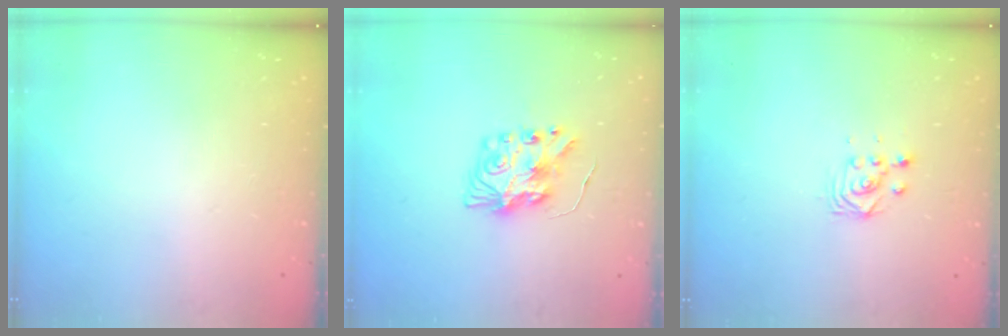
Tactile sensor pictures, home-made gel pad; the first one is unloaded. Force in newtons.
{"total": 8.7, "press": 8.7, "slide": 0.3}
{"total": 2.9, "press": 2.9, "slide": 0.4}